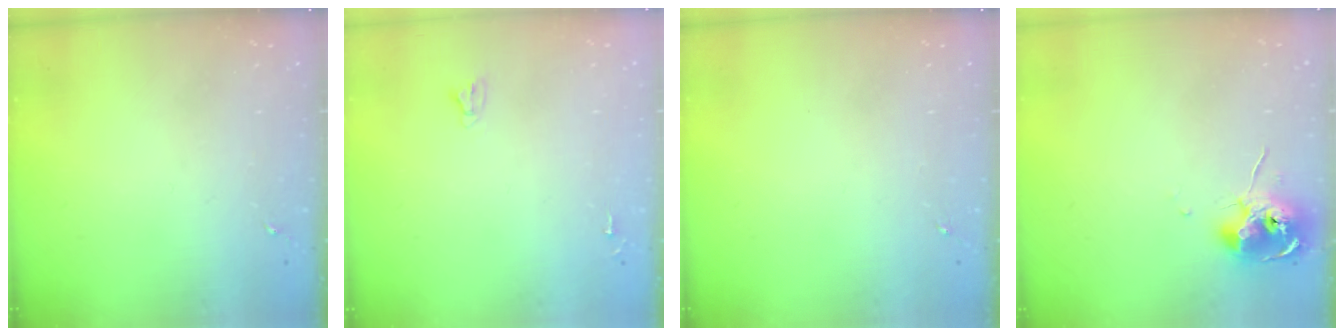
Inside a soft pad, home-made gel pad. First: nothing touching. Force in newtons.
{"total": 2.7, "press": 2.7, "slide": 0.2}
{"total": 0.0}
{"total": 10.5, "press": 10.4, "slide": 1.0}